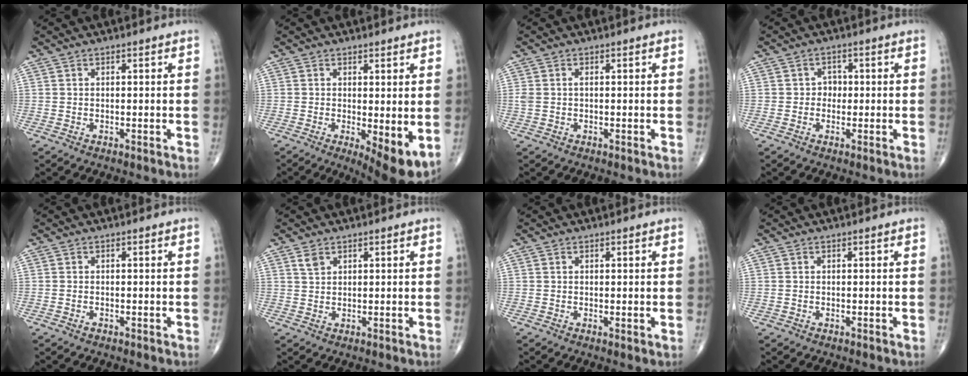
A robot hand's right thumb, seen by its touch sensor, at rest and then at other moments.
{"total": 7.3, "force": [-1.0, 2.2, 6.9], "torque": [-0.099, -0.023, -0.009]}
{"total": 1.5, "force": [0.0, 0.8, 1.3], "torque": [-0.039, 0.007, 0.002]}
{"total": 2.1, "force": [-0.1, 1.9, 0.9], "torque": [0.004, 0.007, -0.008]}
{"total": 0.6, "force": [-0.4, 0.3, 0.3], "torque": [-0.006, 0.000, -0.008]}
{"total": 2.0, "force": [1.3, 1.1, 0.9], "torque": [-0.013, -0.003, 0.028]}
{"total": 0.6, "force": [0.1, 0.1, 0.6], "torque": [-0.016, -0.005, 0.002]}
{"total": 0.0}